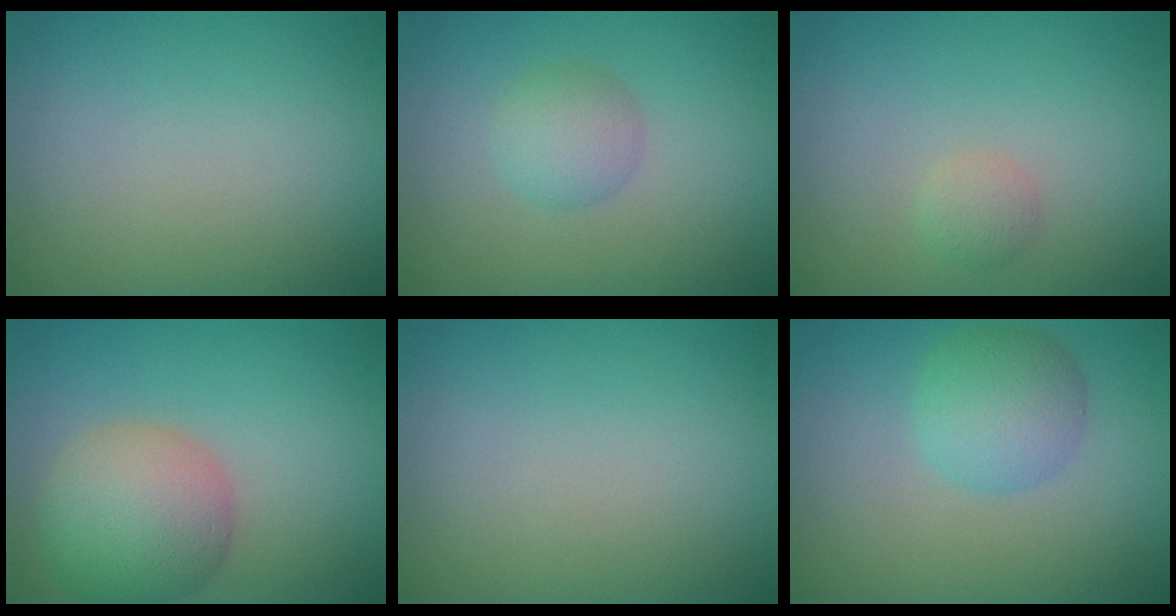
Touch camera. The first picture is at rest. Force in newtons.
{"total": 2.3, "press": 2.3, "slide": 0.1}
{"total": 1.1, "press": 1.1, "slide": 0.1}
{"total": 6.0, "press": 6.0, "slide": 0.4}
{"total": 0.0}
{"total": 3.7, "press": 3.7, "slide": 0.1}